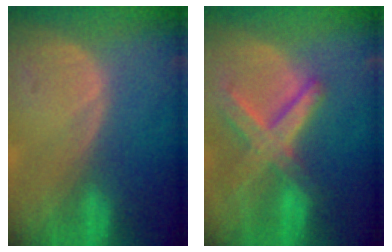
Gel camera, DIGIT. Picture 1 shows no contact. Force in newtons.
{"total": 8.3, "press": 7.1, "slide": 4.3}